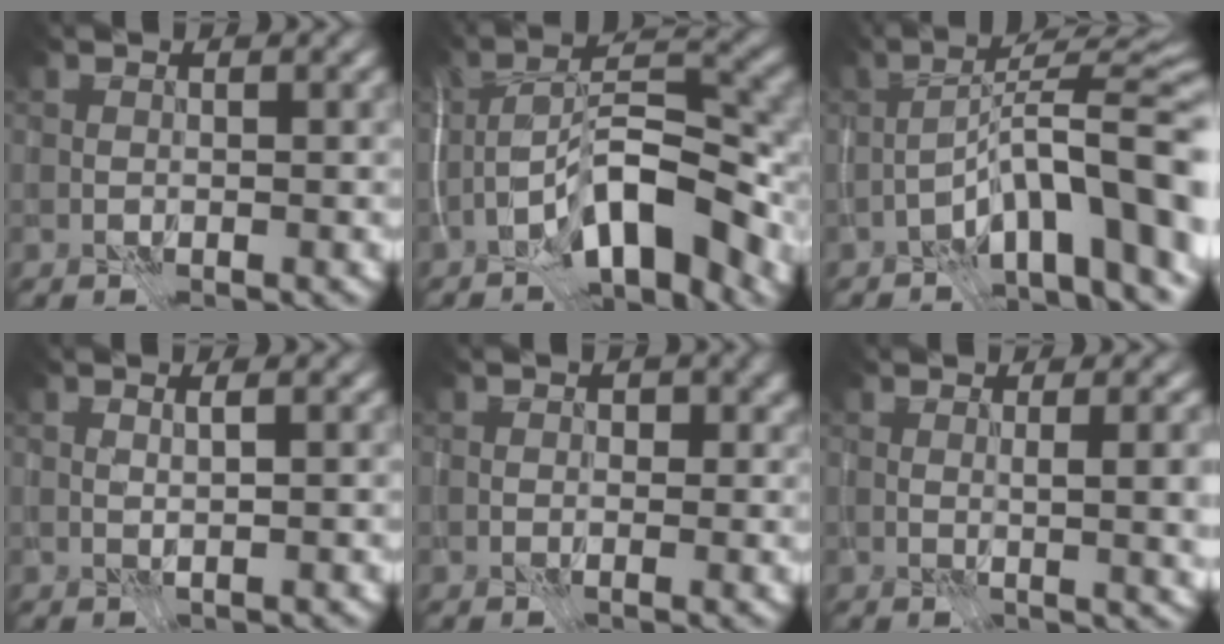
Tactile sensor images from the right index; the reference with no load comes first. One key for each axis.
{"total": 8.8, "fx": -4.6, "fy": 3.2, "fz": 6.8, "tx": -0.103, "ty": 0.023, "tz": -0.090}
{"total": 10.7, "fx": -4.8, "fy": 2.5, "fz": 9.2, "tx": -0.126, "ty": 0.025, "tz": -0.078}
{"total": 0.6, "fx": 0.2, "fy": 0.0, "fz": 0.6, "tx": -0.013, "ty": 0.003, "tz": 0.003}
{"total": 1.0, "fx": -0.3, "fy": 0.8, "fz": 0.5, "tx": -0.001, "ty": -0.003, "tz": -0.009}
{"total": 4.0, "fx": 0.2, "fy": 1.0, "fz": 3.8, "tx": -0.050, "ty": 0.005, "tz": 0.002}